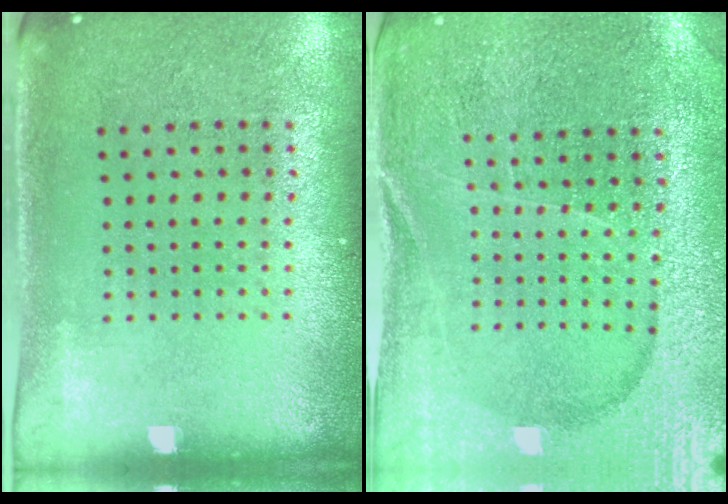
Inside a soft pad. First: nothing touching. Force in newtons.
{"total": 3.1, "press": 3.1, "slide": 0.4}